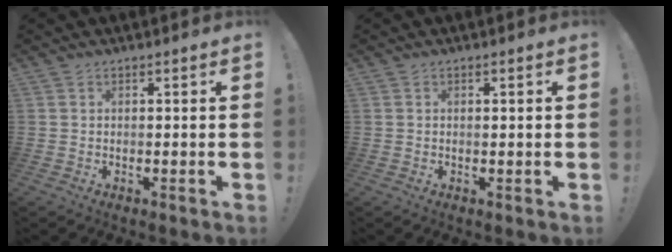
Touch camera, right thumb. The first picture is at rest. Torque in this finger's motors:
{"motor_torque": [-0.18, -0.38, -0.08, 0.17, 0.03]}